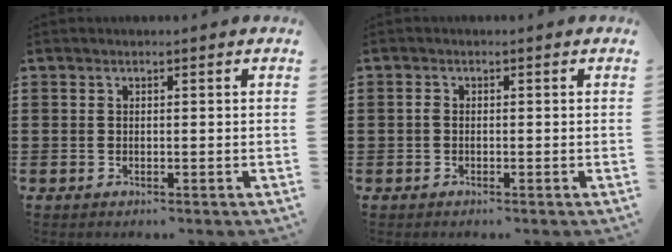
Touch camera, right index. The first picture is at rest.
{"total": 0.8, "force": [-0.4, 0.5, 0.5], "torque": [-0.018, -0.003, -0.011]}